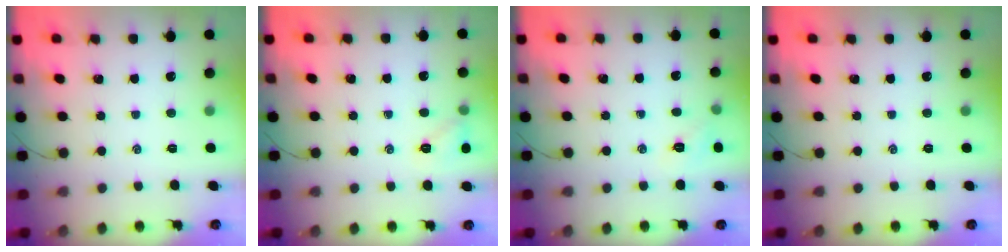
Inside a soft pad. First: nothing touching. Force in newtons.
{"total": 6.5, "press": 6.2, "slide": 1.7}
{"total": 5.1, "press": 5.0, "slide": 1.3}
{"total": 0.0}